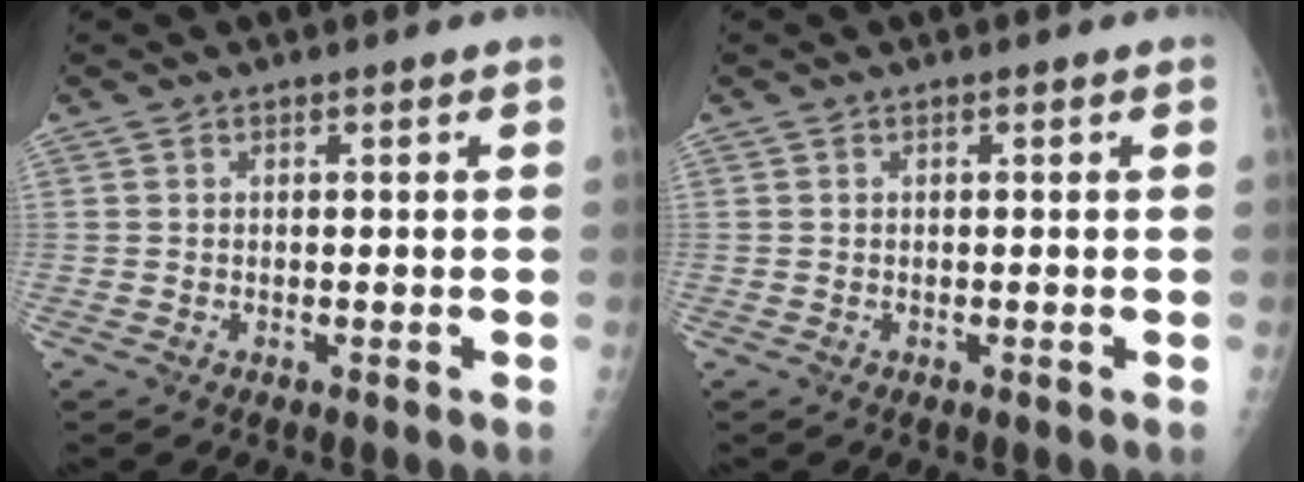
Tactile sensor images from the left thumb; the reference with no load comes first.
{"total": 0.0}